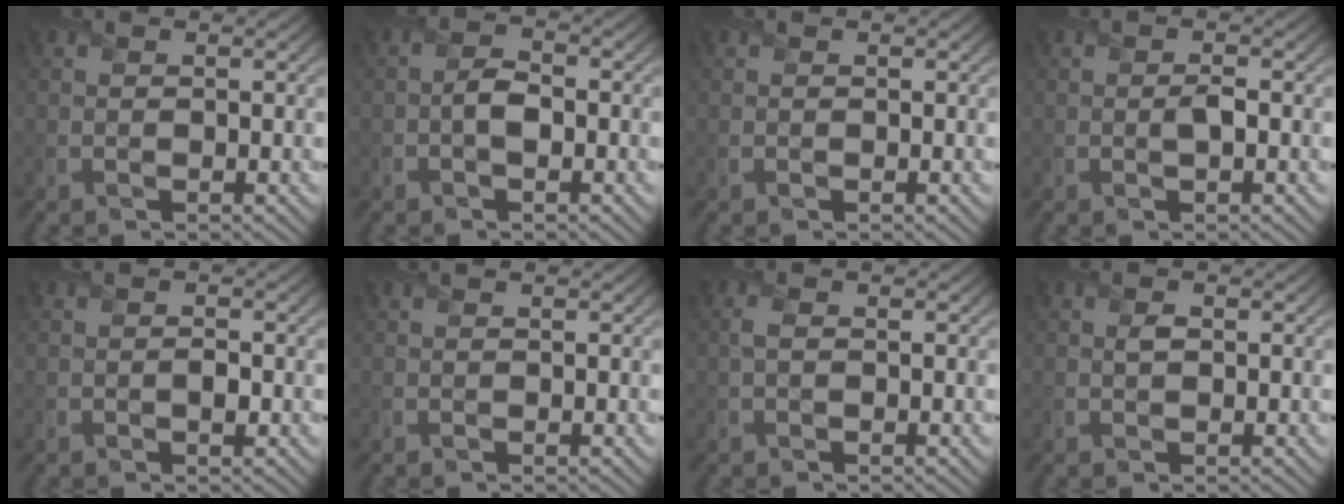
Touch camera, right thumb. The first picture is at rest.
{"total": 2.5, "force": [-0.8, 1.3, 1.9], "torque": [-0.035, 0.002, -0.021]}
{"total": 0.0}
{"total": 1.2, "force": [-0.2, 0.5, 1.1], "torque": [-0.020, 0.000, -0.004]}
{"total": 1.2, "force": [-0.4, 0.6, 0.9], "torque": [-0.012, -0.002, -0.007]}
{"total": 0.0}
{"total": 1.1, "force": [-0.1, 0.5, 0.9], "torque": [-0.026, 0.001, -0.003]}
{"total": 0.9, "force": [0.1, 0.6, 0.6], "torque": [-0.010, 0.000, 0.001]}